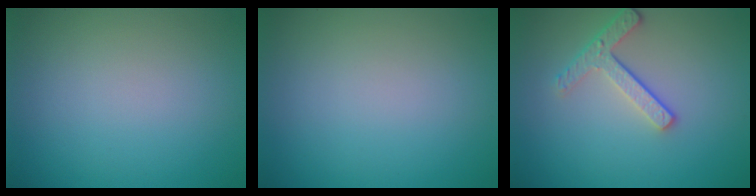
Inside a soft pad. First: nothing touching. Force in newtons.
{"total": 0.0}
{"total": 2.9, "press": 2.4, "slide": 1.6}